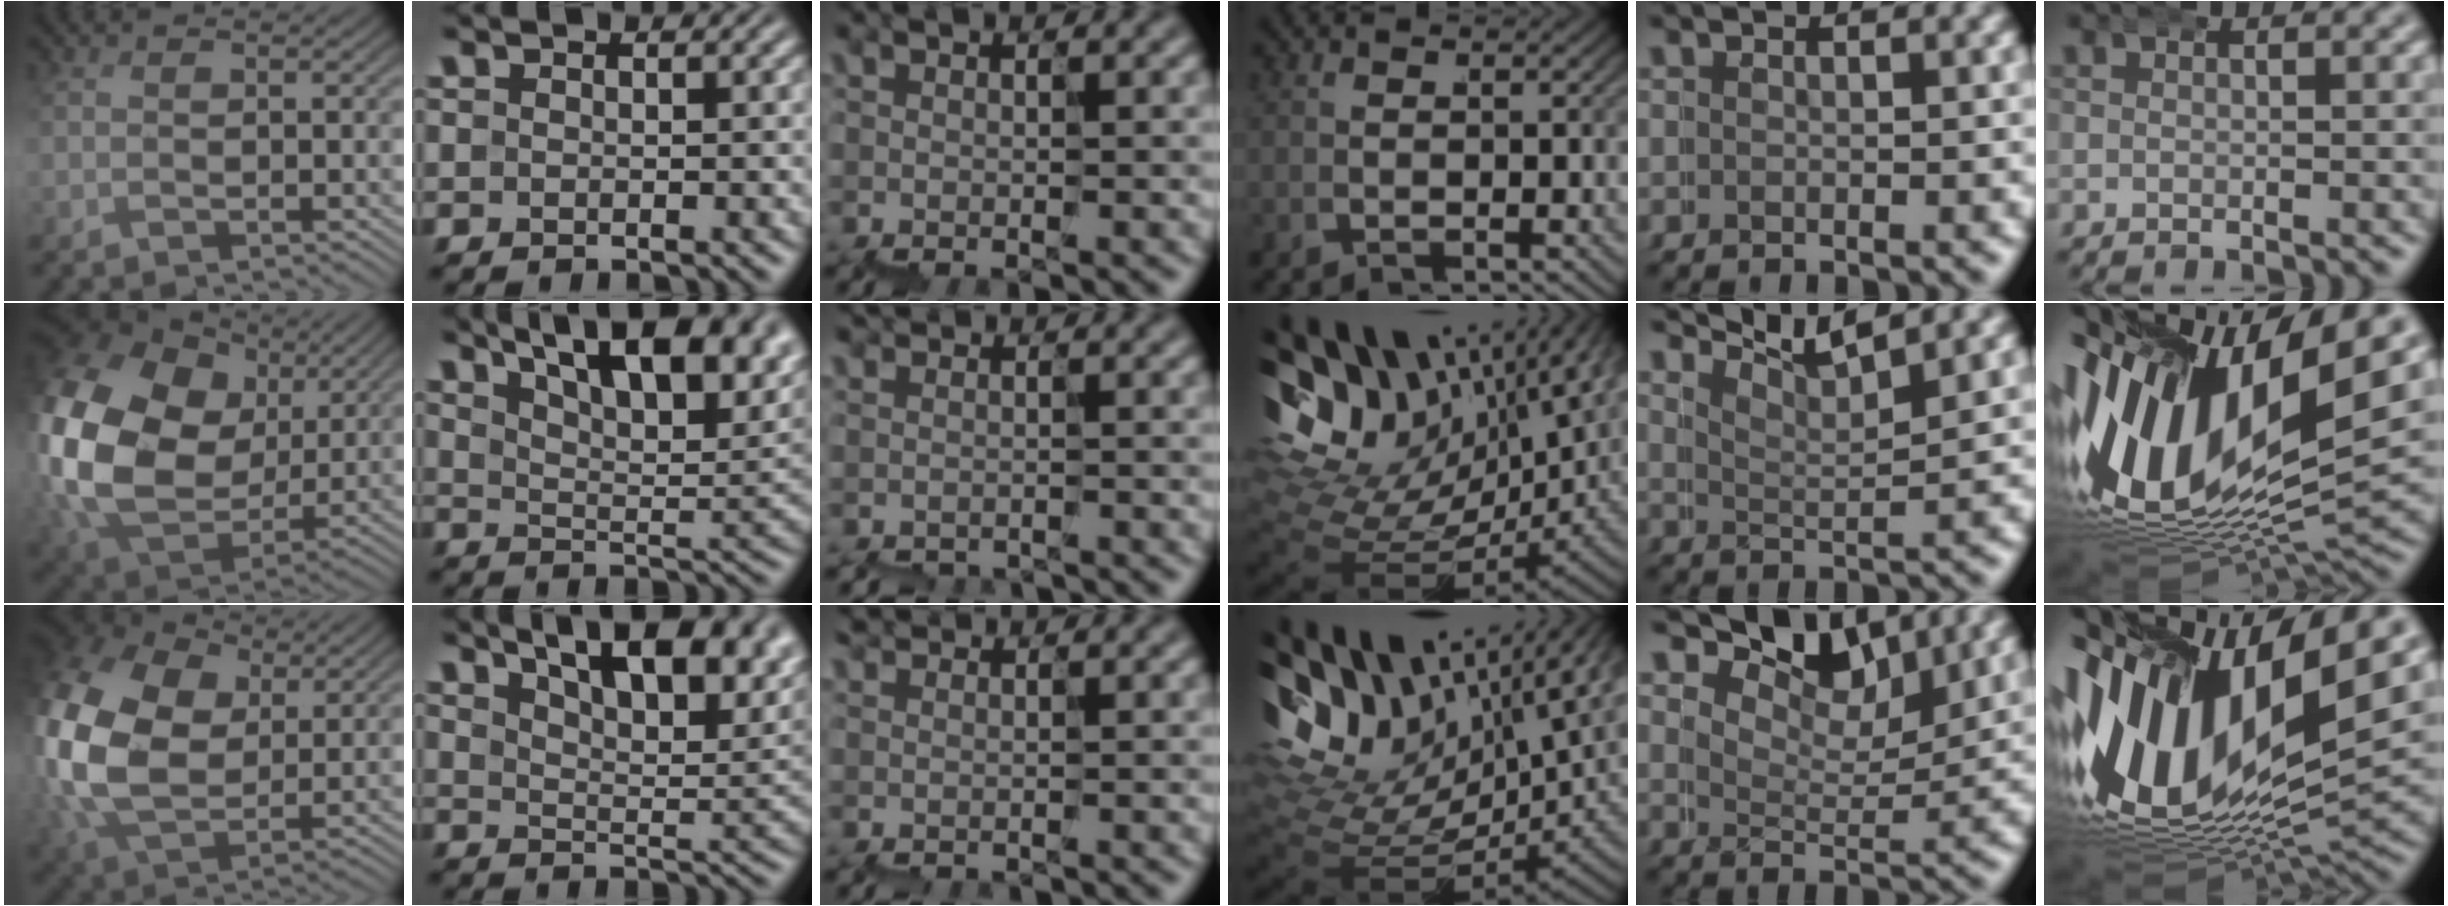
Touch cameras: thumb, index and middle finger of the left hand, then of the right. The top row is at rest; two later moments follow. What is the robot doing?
{"motion": "wrap", "object": "belt"}